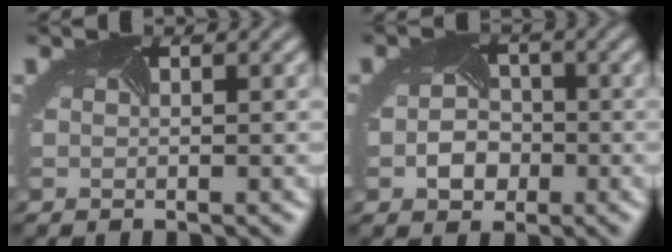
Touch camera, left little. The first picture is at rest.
{"total": 3.1, "force": [-1.0, 2.5, 1.5], "torque": [-0.024, -0.007, -0.022]}